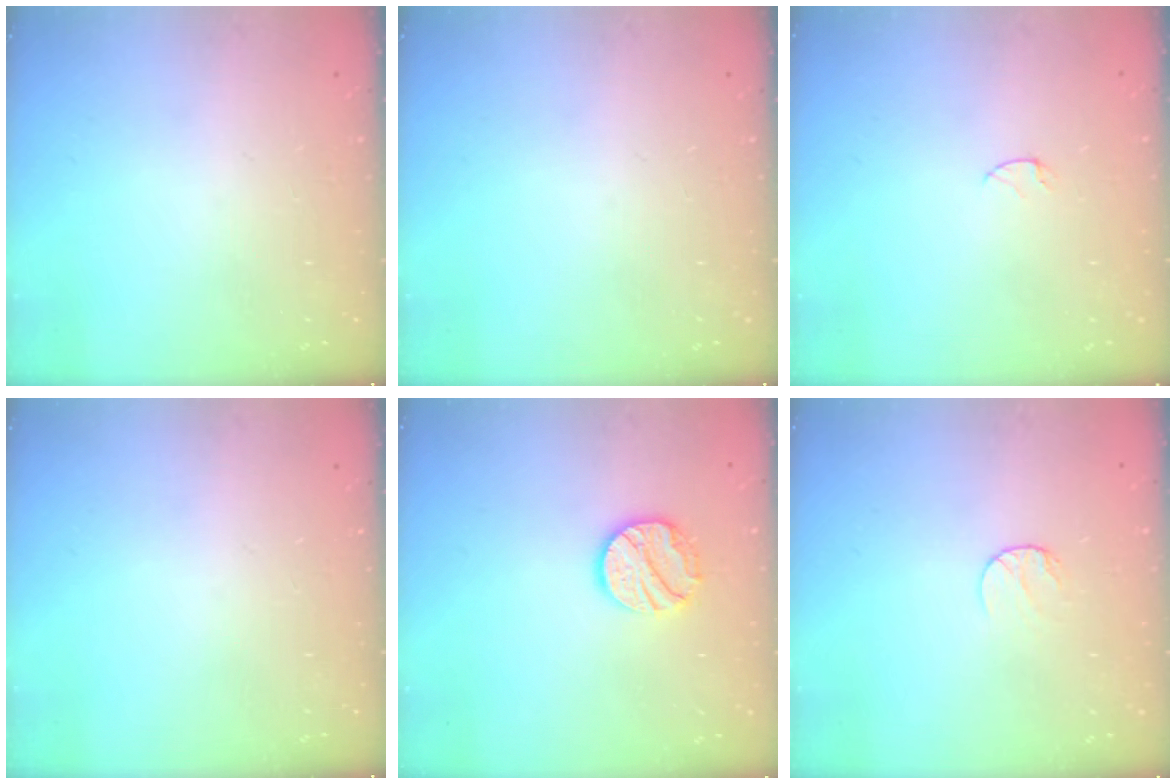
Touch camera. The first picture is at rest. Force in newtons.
{"total": 0.0}
{"total": 2.9, "press": 2.9, "slide": 0.3}
{"total": 0.0}
{"total": 12.2, "press": 12.2, "slide": 1.0}
{"total": 5.9, "press": 5.8, "slide": 0.6}